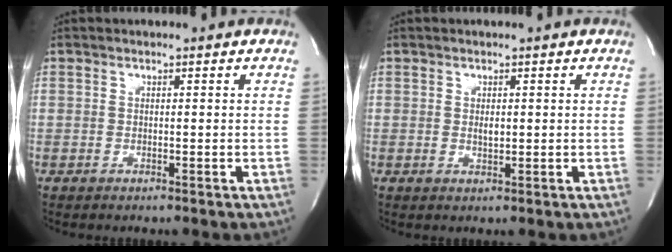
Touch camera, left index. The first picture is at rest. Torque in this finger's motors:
{"motor_torque": [0.23, 0.22, 0.18, 0.00]}